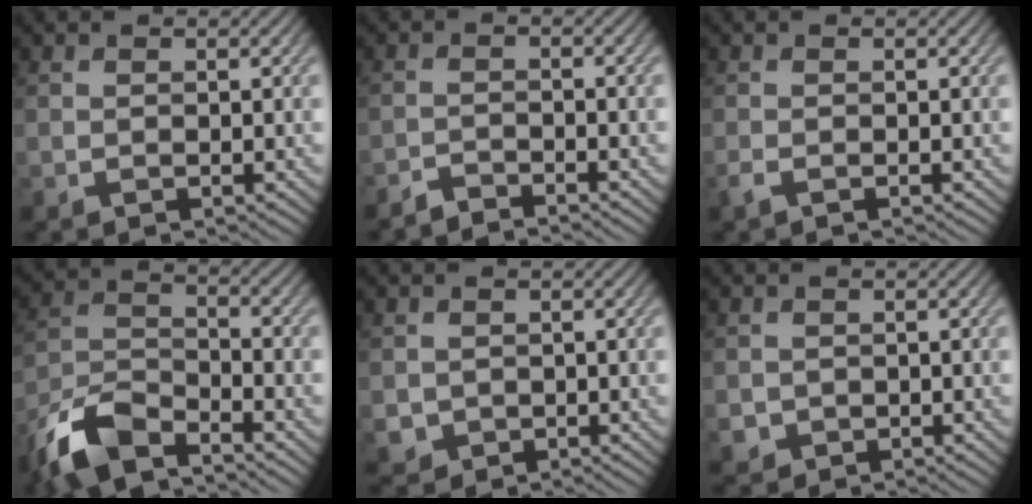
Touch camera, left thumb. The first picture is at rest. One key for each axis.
{"total": 2.2, "fx": -2.2, "fy": 0.1, "fz": 0.5, "tx": -0.005, "ty": 0.002, "tz": -0.047}
{"total": 0.9, "fx": -0.6, "fy": 0.1, "fz": 0.7, "tx": -0.017, "ty": -0.001, "tz": -0.015}
{"total": 9.8, "fx": -7.6, "fy": 3.2, "fz": 5.3, "tx": -0.108, "ty": -0.008, "tz": -0.166}
{"total": 1.9, "fx": -0.1, "fy": 1.8, "fz": 0.3, "tx": -0.016, "ty": -0.013, "tz": -0.001}
{"total": 1.6, "fx": -0.3, "fy": 1.5, "fz": 0.2, "tx": -0.008, "ty": -0.011, "tz": -0.007}